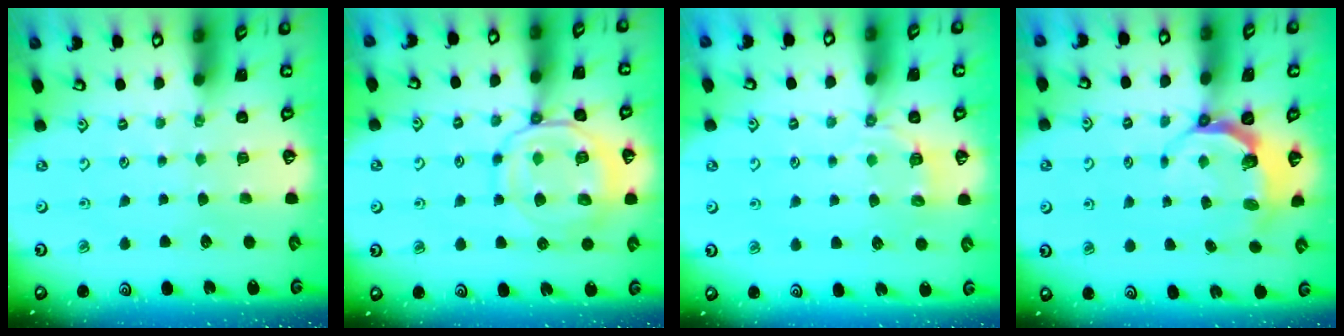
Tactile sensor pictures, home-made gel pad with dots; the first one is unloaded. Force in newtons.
{"total": 12.8, "press": 12.7, "slide": 1.6}
{"total": 4.5, "press": 4.1, "slide": 2.0}
{"total": 5.6, "press": 4.5, "slide": 3.3}